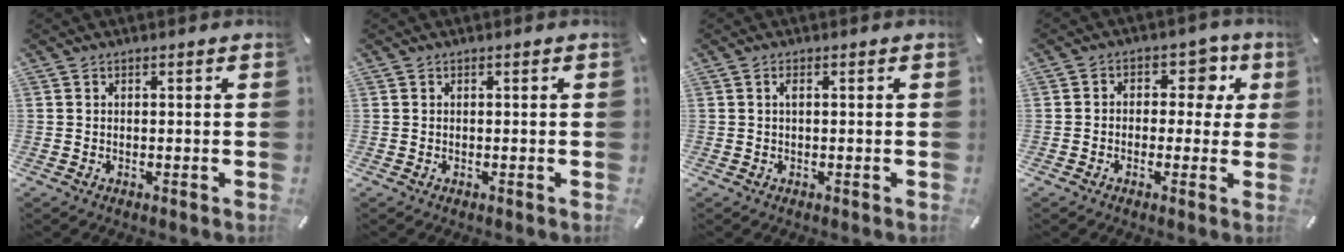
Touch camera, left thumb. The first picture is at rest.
{"total": 0.0}
{"total": 1.1, "force": [0.1, 0.2, 1.1], "torque": [-0.021, 0.002, 0.002]}
{"total": 6.6, "force": [0.8, 5.4, 3.8], "torque": [-0.042, 0.001, 0.006]}